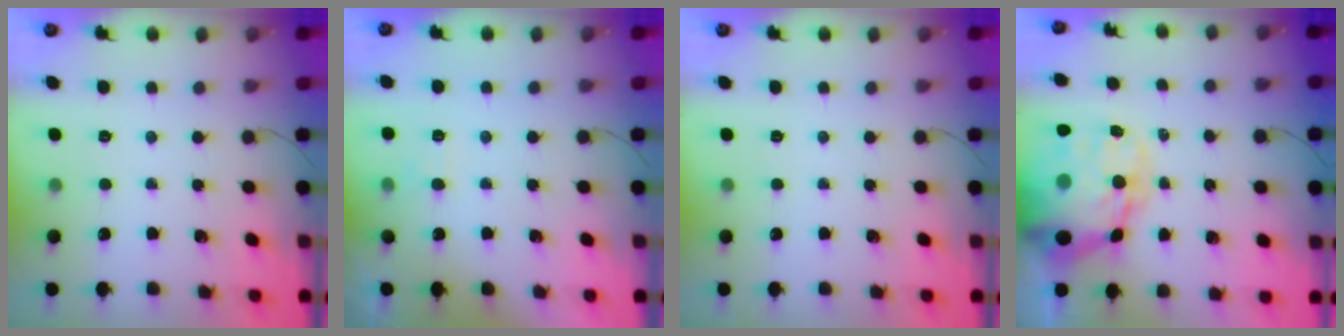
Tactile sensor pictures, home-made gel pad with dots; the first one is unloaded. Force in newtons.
{"total": 2.6, "press": 2.2, "slide": 1.4}
{"total": 0.0}
{"total": 22.2, "press": 21.4, "slide": 5.9}